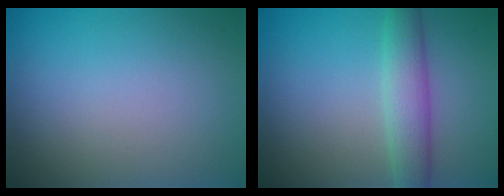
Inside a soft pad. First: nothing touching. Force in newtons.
{"total": 3.7, "press": 3.7, "slide": 0.2}